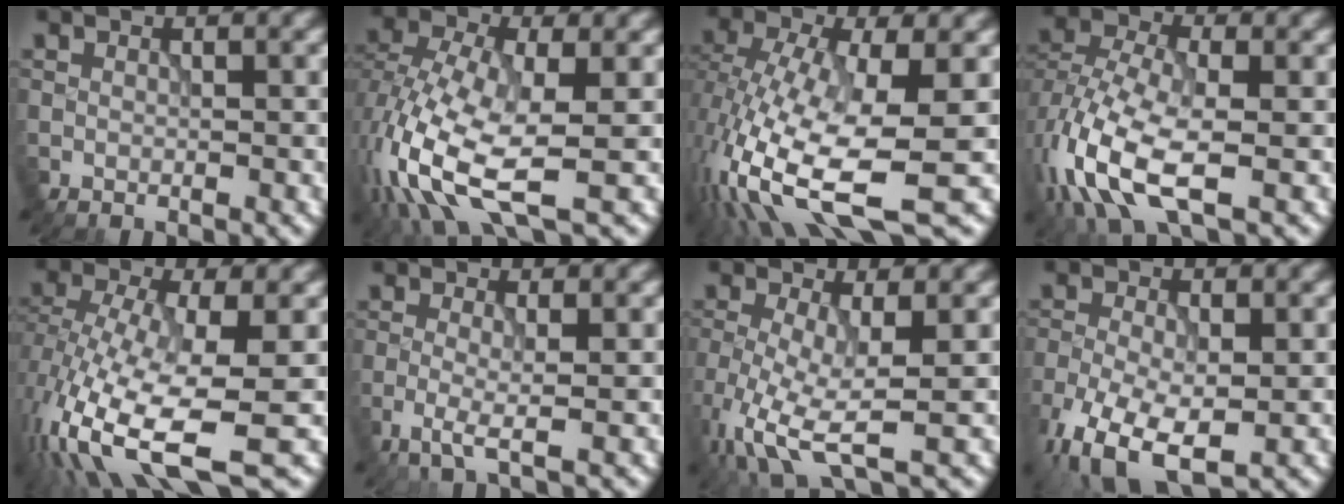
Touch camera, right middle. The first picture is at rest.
{"total": 11.3, "force": [-4.1, 5.2, 9.1], "torque": [-0.218, -0.015, -0.081]}
{"total": 13.3, "force": [-4.7, 4.7, 11.5], "torque": [-0.254, -0.020, -0.076]}
{"total": 9.9, "force": [-4.2, 4.7, 7.6], "torque": [-0.175, -0.013, -0.089]}
{"total": 12.3, "force": [-5.1, 4.2, 10.3], "torque": [-0.215, -0.017, -0.086]}
{"total": 2.1, "force": [-0.8, 0.2, 1.9], "torque": [-0.043, -0.005, -0.023]}
{"total": 6.7, "force": [-2.3, 2.2, 5.8], "torque": [-0.135, -0.015, -0.048]}
{"total": 9.2, "force": [-4.8, 4.5, 6.4], "torque": [-0.141, -0.045, -0.079]}